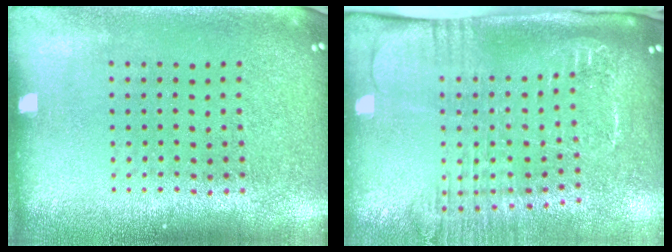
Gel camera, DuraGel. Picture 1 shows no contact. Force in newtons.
{"total": 2.6, "press": 2.0, "slide": 1.7}